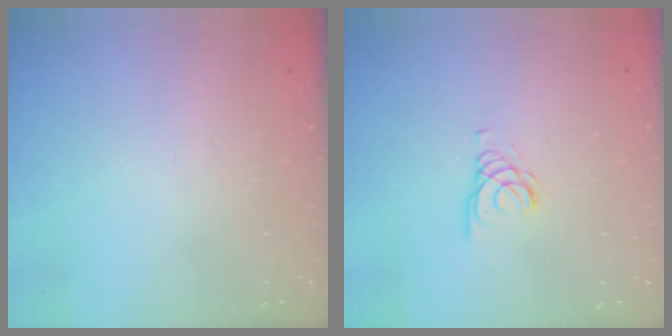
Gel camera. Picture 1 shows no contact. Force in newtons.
{"total": 2.1, "press": 2.1, "slide": 0.2}